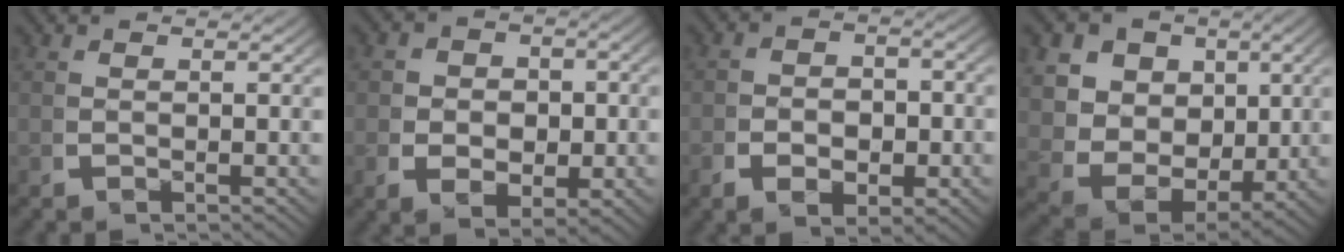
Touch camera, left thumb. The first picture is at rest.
{"total": 4.8, "force": [-0.6, 3.7, 3.1], "torque": [-0.040, -0.016, -0.007]}
{"total": 3.6, "force": [-1.1, 2.5, 2.4], "torque": [-0.024, -0.008, -0.021]}
{"total": 12.4, "force": [-0.1, 10.1, 7.1], "torque": [-0.177, -0.050, 0.001]}